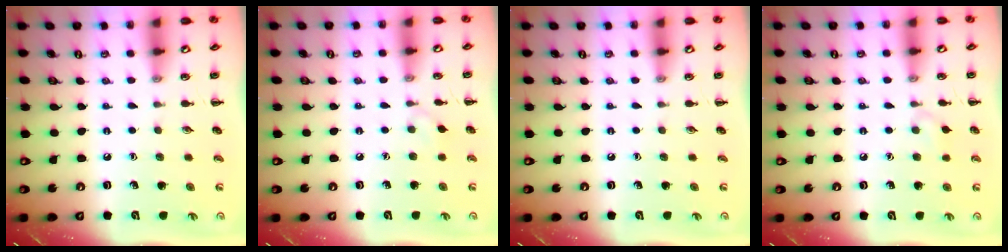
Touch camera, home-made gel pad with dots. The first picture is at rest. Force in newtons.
{"total": 3.7, "press": 3.4, "slide": 1.4}
{"total": 0.0}
{"total": 4.2, "press": 3.9, "slide": 1.5}